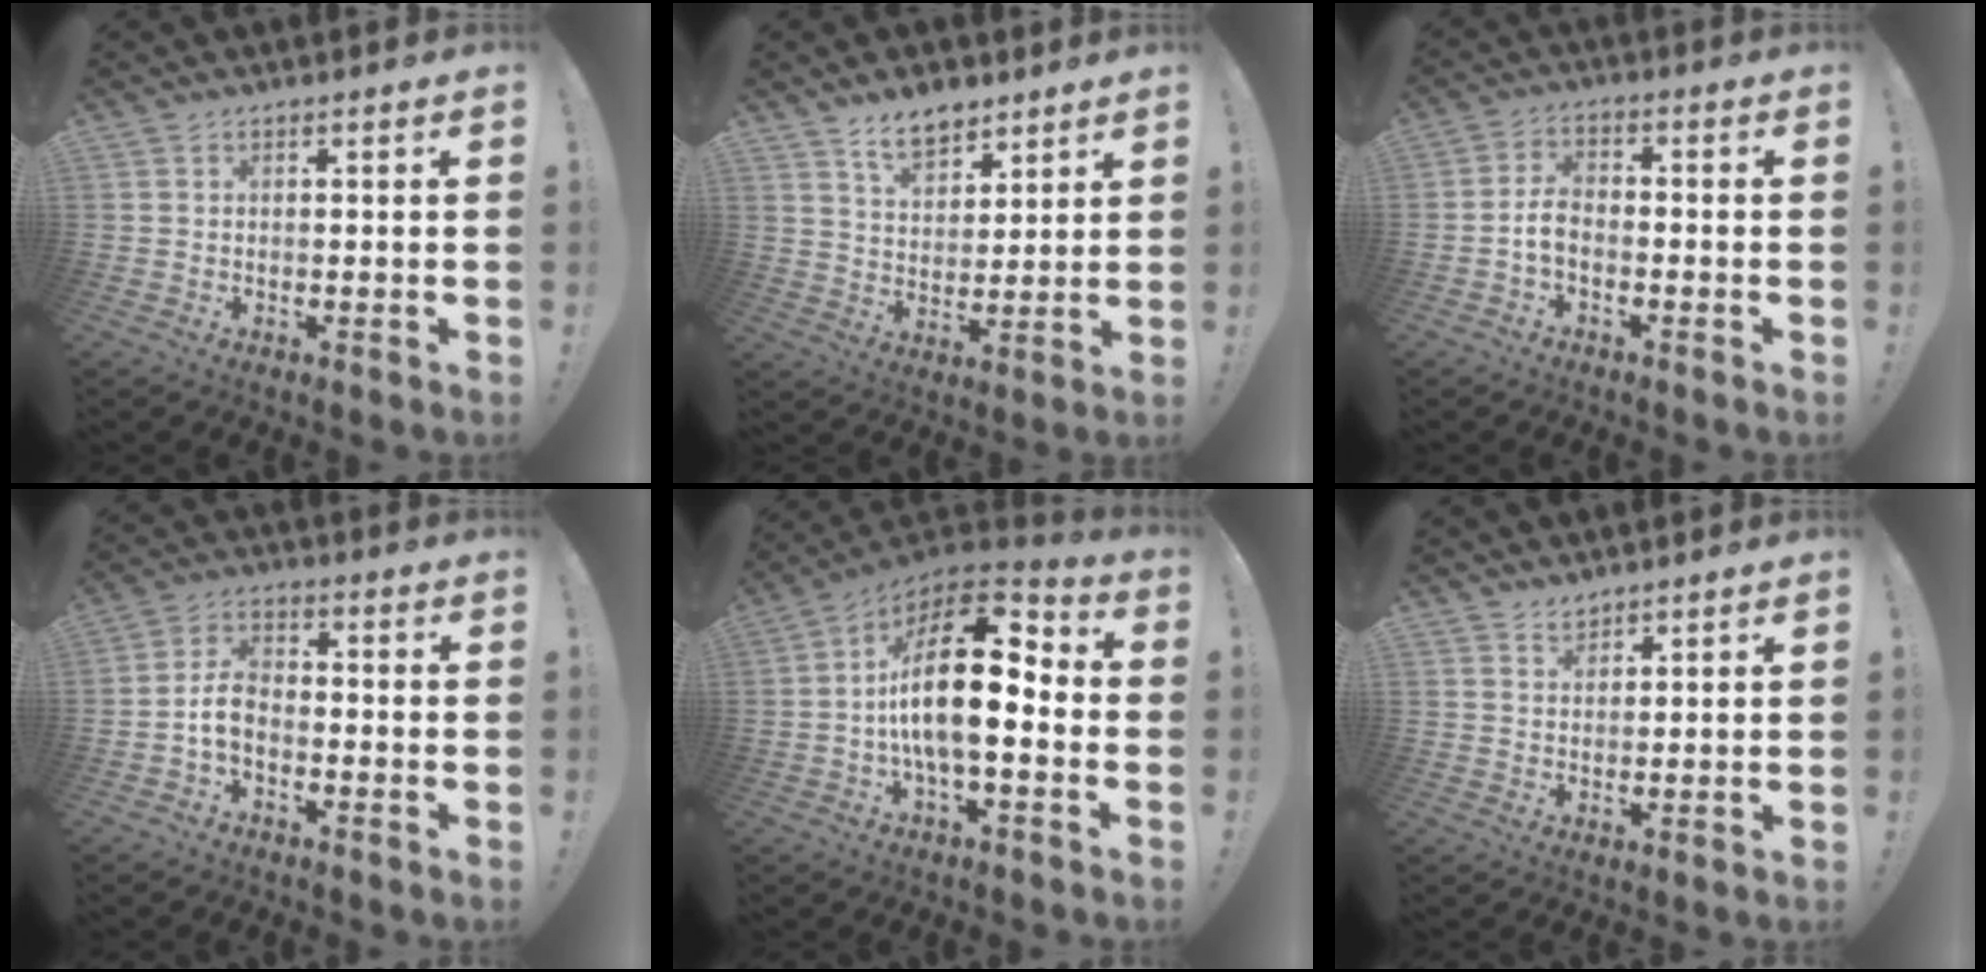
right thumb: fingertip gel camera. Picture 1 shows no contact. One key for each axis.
{"total": 9.2, "fx": 6.8, "fy": 4.9, "fz": 3.8, "tx": -0.061, "ty": -0.039, "tz": 0.129}
{"total": 5.1, "fx": -1.7, "fy": 2.9, "fz": 3.8, "tx": -0.083, "ty": 0.007, "tz": -0.029}
{"total": 6.1, "fx": -2.2, "fy": 3.7, "fz": 4.3, "tx": -0.090, "ty": 0.005, "tz": -0.039}
{"total": 20.4, "fx": -0.2, "fy": 8.4, "fz": 18.6, "tx": -0.334, "ty": 0.007, "tz": -0.006}
{"total": 2.8, "fx": 2.4, "fy": 1.3, "fz": 0.6, "tx": -0.008, "ty": -0.013, "tz": 0.045}